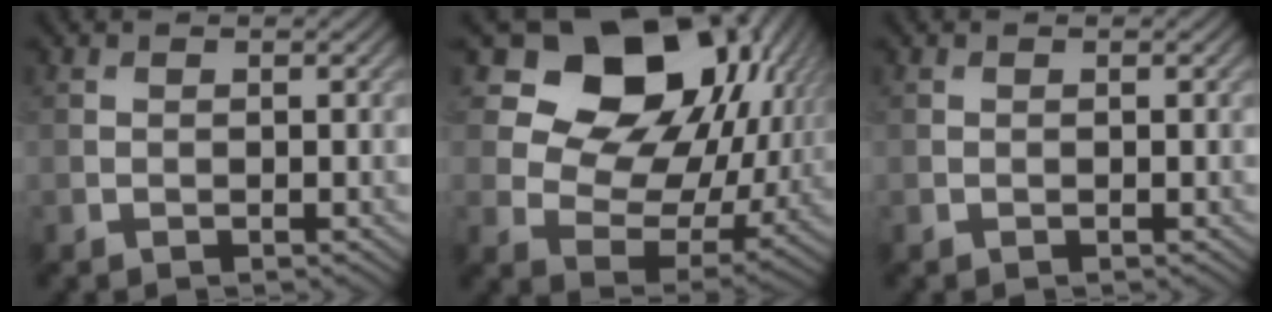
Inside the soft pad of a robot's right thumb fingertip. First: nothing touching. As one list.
[{"total": 17.3, "force": [6.4, 12.6, 9.9], "torque": [-0.174, 0.009, 0.128]}, {"total": 0.0}]